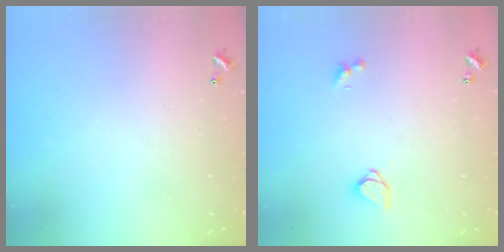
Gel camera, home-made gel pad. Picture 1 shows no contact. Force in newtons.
{"total": 1.5, "press": 1.5, "slide": 0.3}